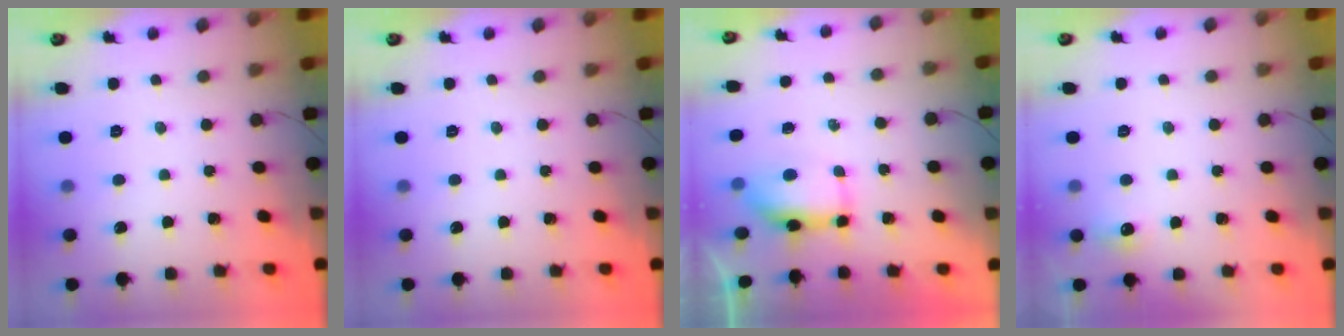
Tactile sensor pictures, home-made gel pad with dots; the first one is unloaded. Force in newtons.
{"total": 0.0}
{"total": 8.0, "press": 7.2, "slide": 3.4}
{"total": 12.6, "press": 5.2, "slide": 11.4}